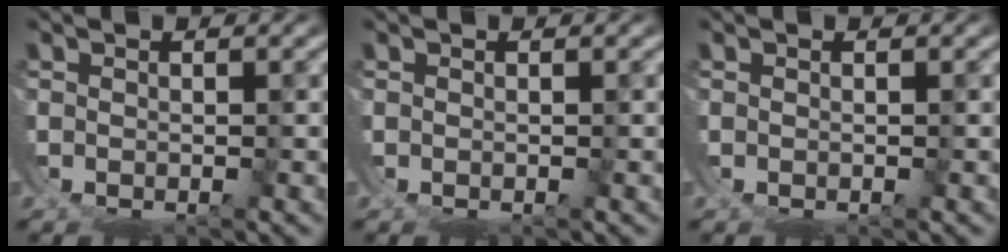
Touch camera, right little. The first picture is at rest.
{"total": 0.0}
{"total": 0.0}